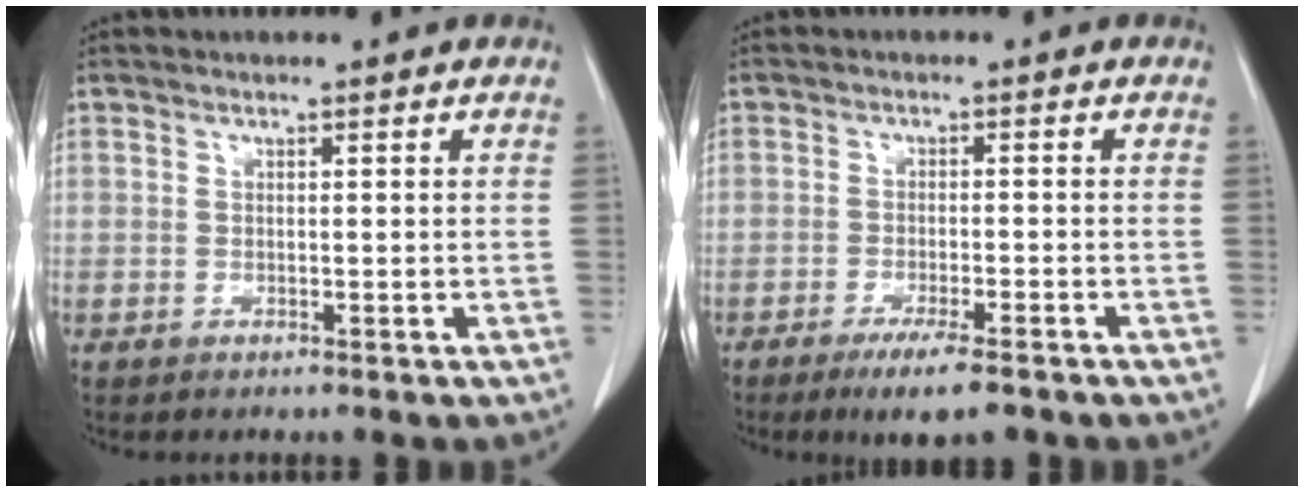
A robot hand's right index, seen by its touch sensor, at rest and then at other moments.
{"total": 6.8, "force": [-4.8, 0.8, 4.7], "torque": [-0.071, -0.015, -0.072]}